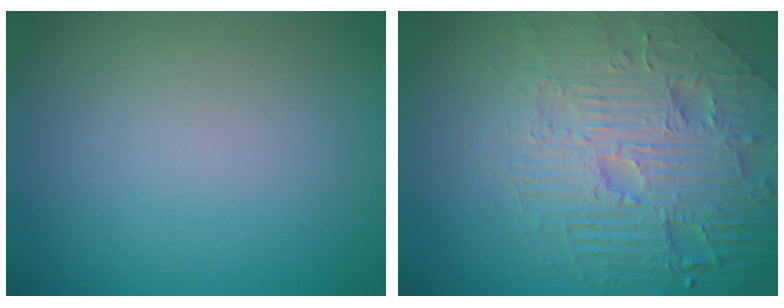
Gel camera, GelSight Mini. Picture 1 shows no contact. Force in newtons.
{"total": 8.9, "press": 6.3, "slide": 6.2}